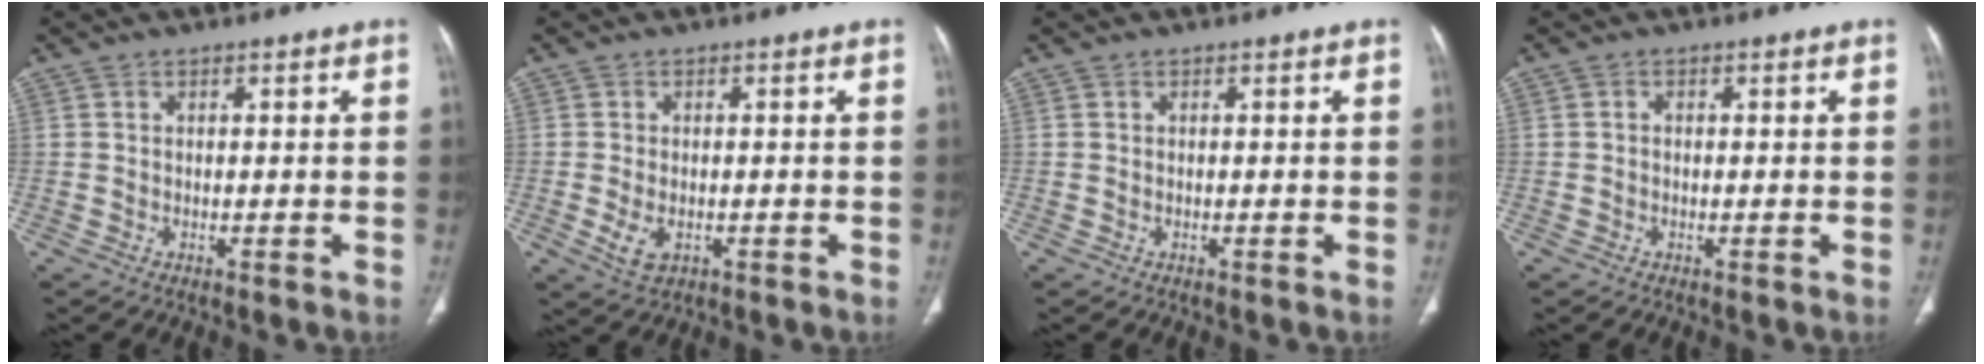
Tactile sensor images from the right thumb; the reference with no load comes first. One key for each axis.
{"total": 3.8, "fx": -1.0, "fy": 2.3, "fz": 2.9, "tx": -0.058, "ty": -0.004, "tz": -0.012}
{"total": 0.0}
{"total": 0.5, "fx": -0.1, "fy": 0.5, "fz": 0.2, "tx": -0.003, "ty": 0.002, "tz": -0.005}